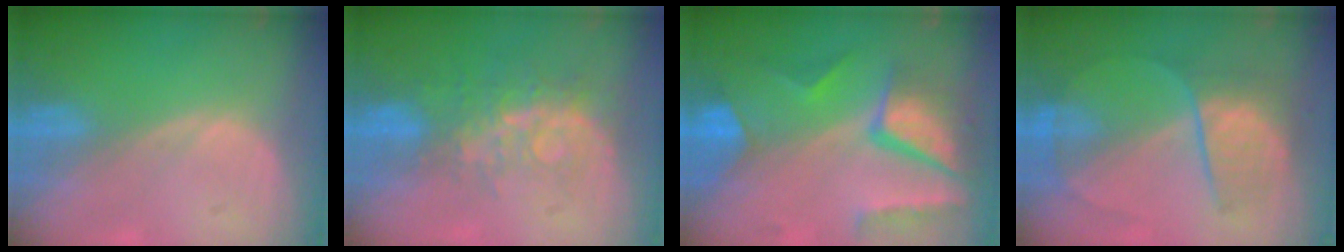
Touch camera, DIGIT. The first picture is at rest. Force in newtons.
{"total": 8.5, "press": 7.0, "slide": 4.8}
{"total": 10.3, "press": 8.8, "slide": 5.4}
{"total": 6.7, "press": 6.5, "slide": 1.6}